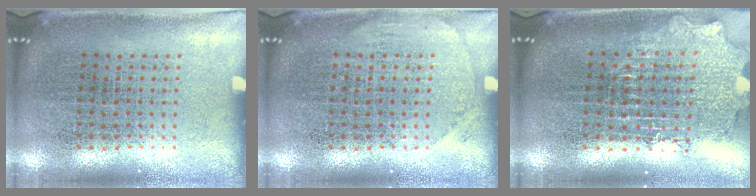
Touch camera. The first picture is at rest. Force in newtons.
{"total": 1.0, "press": 1.0, "slide": 0.1}
{"total": 1.9, "press": 1.5, "slide": 1.2}